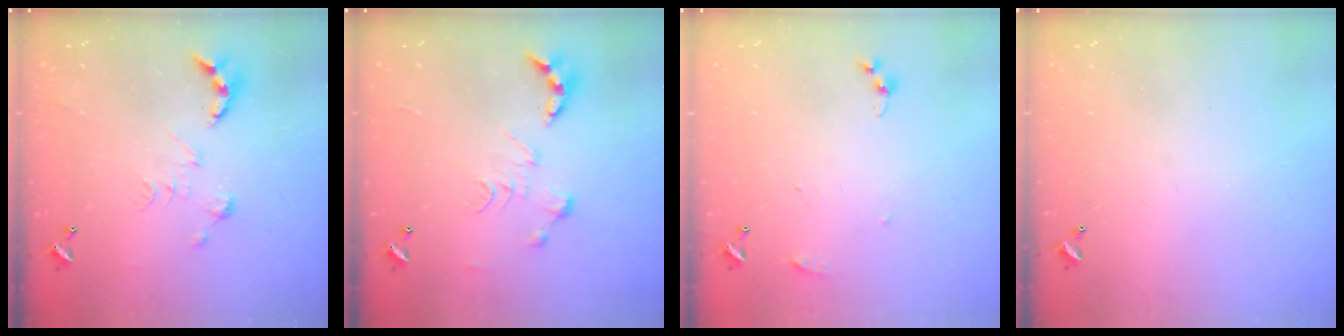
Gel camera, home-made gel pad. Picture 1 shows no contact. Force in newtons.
{"total": 0.0}
{"total": 3.8, "press": 3.8, "slide": 0.5}
{"total": 0.0}